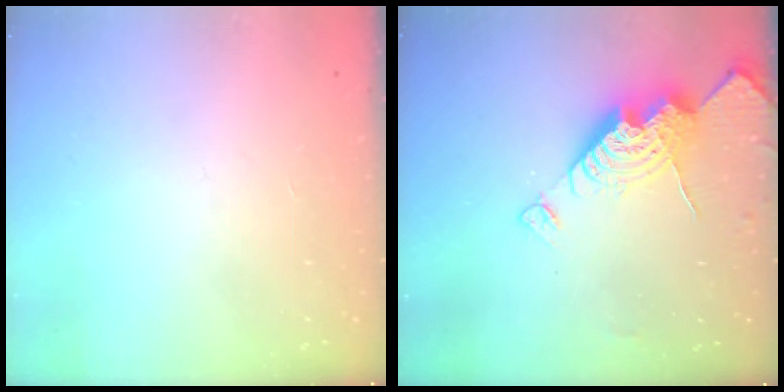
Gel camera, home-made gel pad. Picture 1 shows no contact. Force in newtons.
{"total": 14.8, "press": 14.8, "slide": 1.3}